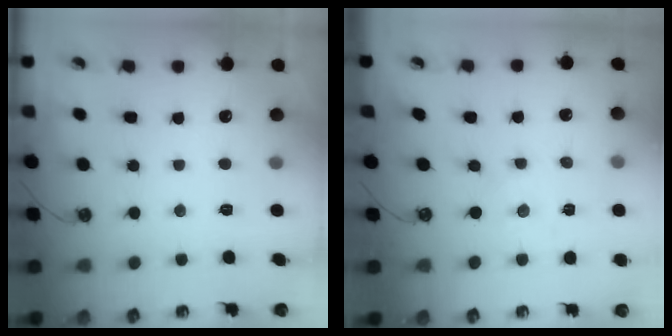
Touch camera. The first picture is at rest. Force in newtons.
{"total": 0.0}